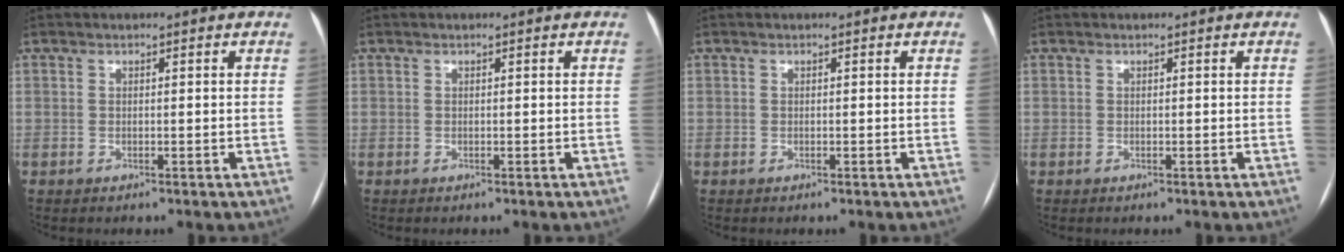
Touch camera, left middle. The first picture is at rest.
{"total": 0.0}
{"total": 0.0}
{"total": 0.0}